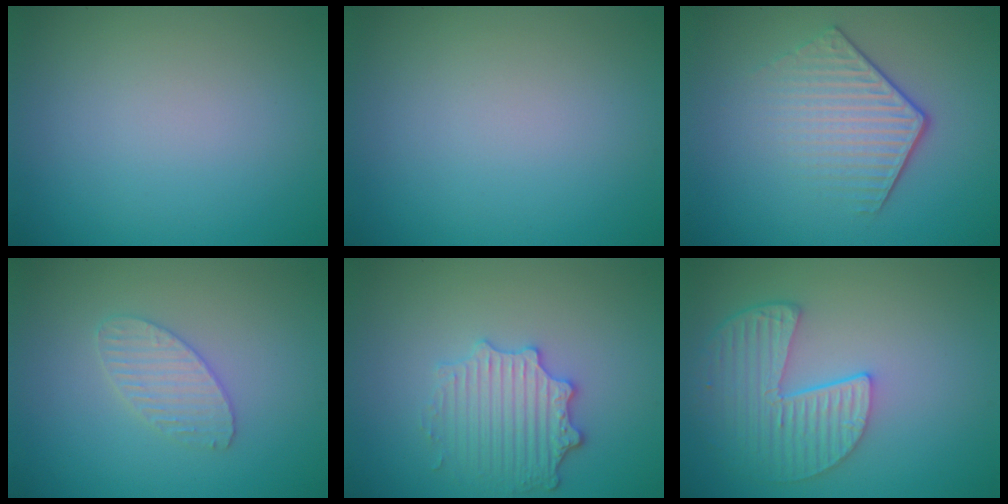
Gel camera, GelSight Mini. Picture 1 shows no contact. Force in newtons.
{"total": 0.0}
{"total": 4.2, "press": 3.0, "slide": 2.9}
{"total": 2.3, "press": 2.3, "slide": 0.2}
{"total": 3.6, "press": 3.3, "slide": 1.5}
{"total": 5.3, "press": 4.3, "slide": 3.1}